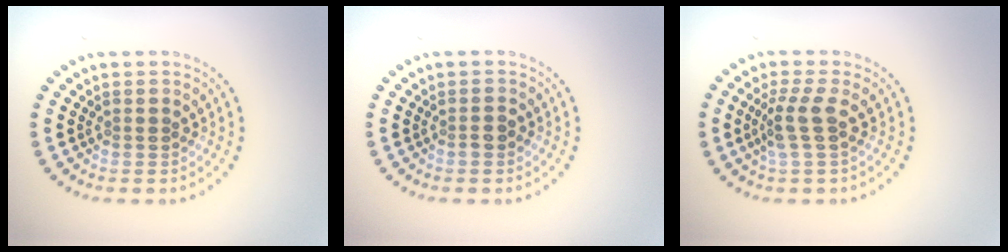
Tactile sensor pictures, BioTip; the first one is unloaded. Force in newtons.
{"total": 0.8, "press": 0.7, "slide": 0.4}
{"total": 2.6, "press": 2.0, "slide": 1.7}